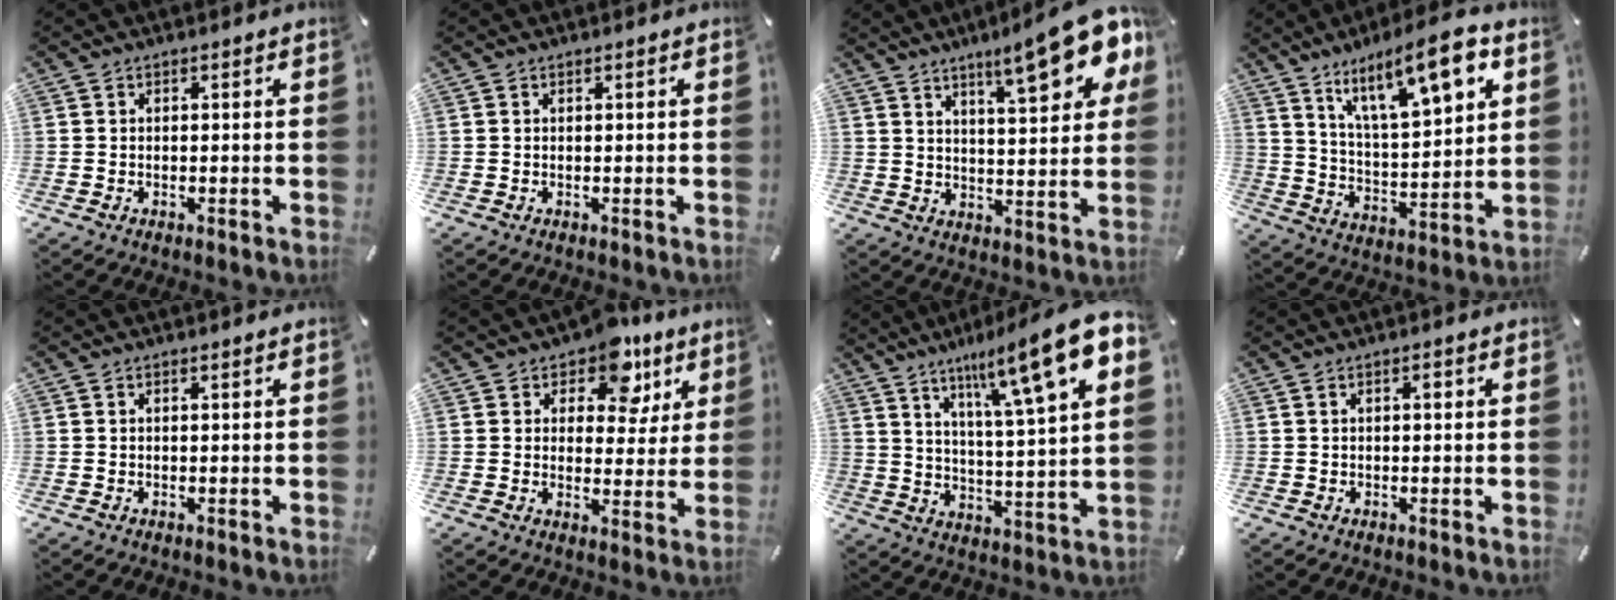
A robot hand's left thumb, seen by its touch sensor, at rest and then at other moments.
{"total": 0.0}
{"total": 16.0, "force": [10.3, 4.7, 11.3], "torque": [-0.161, -0.058, 0.164]}
{"total": 16.2, "force": [10.5, 5.2, 11.1], "torque": [-0.178, -0.054, 0.171]}
{"total": 0.0}
{"total": 10.7, "force": [6.7, 6.6, 5.1], "torque": [-0.067, -0.038, 0.116]}
{"total": 17.3, "force": [10.1, 3.1, 13.7], "torque": [-0.216, -0.053, 0.153]}
{"total": 1.2, "force": [0.3, 0.5, 1.1], "torque": [-0.021, 0.004, 0.004]}